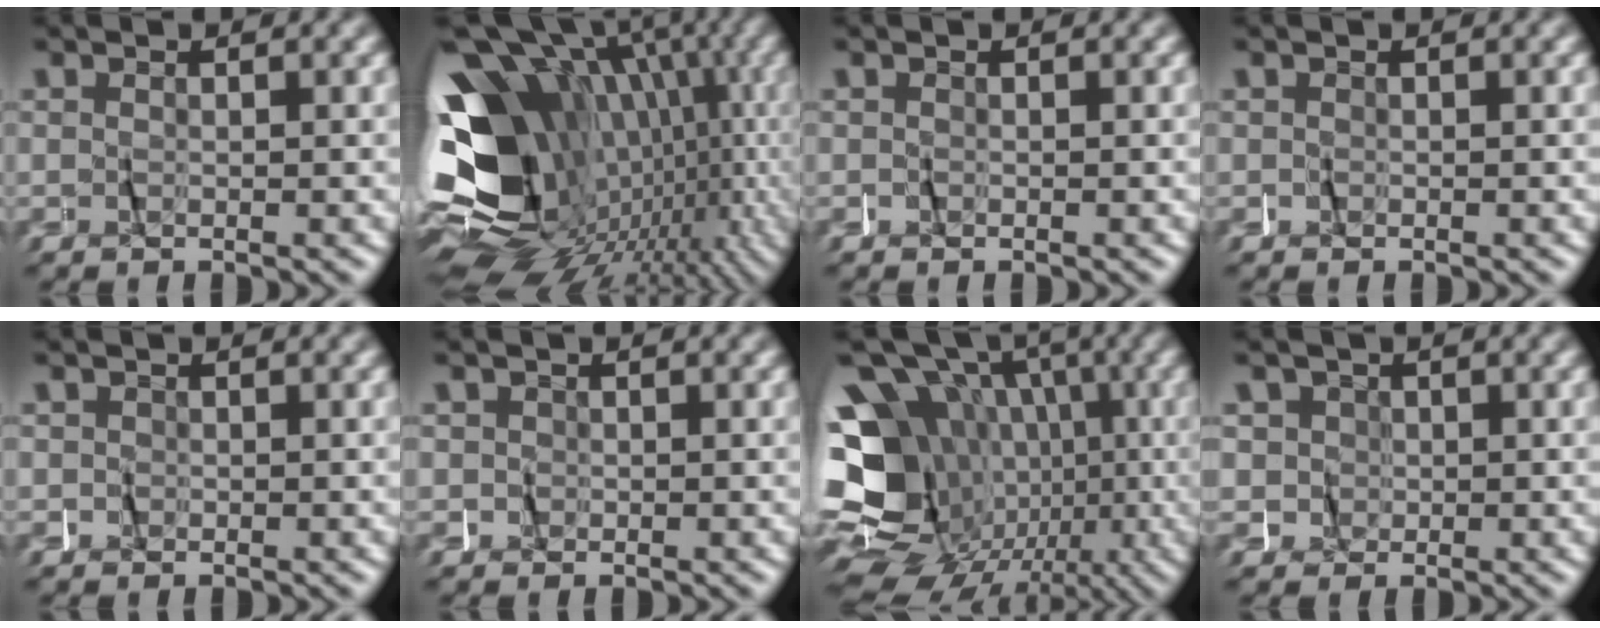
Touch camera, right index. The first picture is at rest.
{"total": 24.3, "force": [-4.8, 15.3, 18.2], "torque": [-0.255, -0.023, -0.070]}
{"total": 0.0}
{"total": 0.0}
{"total": 0.7, "force": [0.2, 0.7, -0.1], "torque": [-0.001, 0.000, 0.003]}
{"total": 1.1, "force": [0.2, 1.1, 0.0], "torque": [-0.004, -0.002, 0.006]}
{"total": 14.5, "force": [-1.7, 10.9, 9.4], "torque": [-0.158, -0.031, -0.032]}
{"total": 4.2, "force": [0.7, 4.0, 0.9], "torque": [-0.043, -0.008, 0.013]}